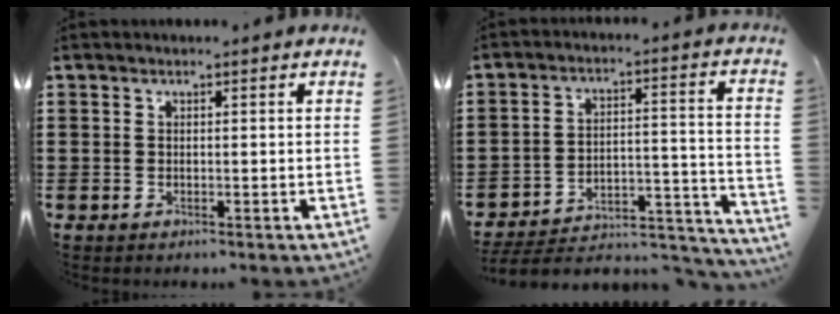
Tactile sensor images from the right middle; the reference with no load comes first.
{"total": 4.2, "force": [-3.9, 1.0, 1.4], "torque": [-0.026, -0.007, -0.081]}